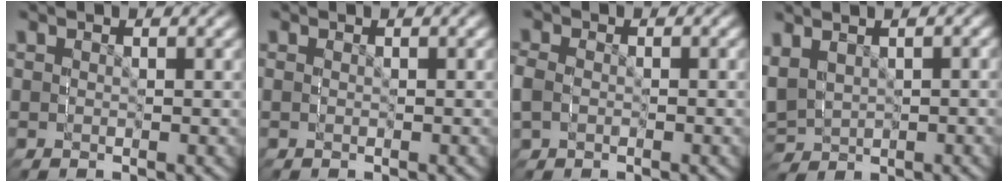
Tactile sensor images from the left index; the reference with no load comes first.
{"total": 0.5, "force": [-0.3, -0.4, 0.0], "torque": [-0.002, 0.003, -0.005]}
{"total": 1.2, "force": [-0.7, 0.6, -0.8], "torque": [0.001, -0.019, -0.007]}
{"total": 3.5, "force": [-0.3, 3.4, 0.8], "torque": [-0.052, -0.016, 0.007]}